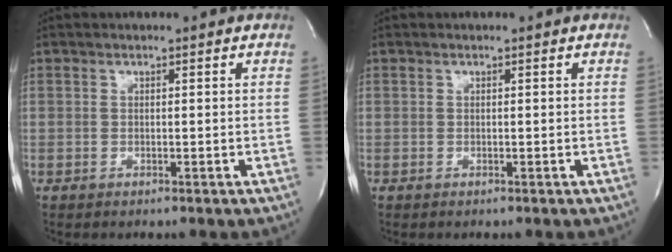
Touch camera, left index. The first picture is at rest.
{"total": 0.0}